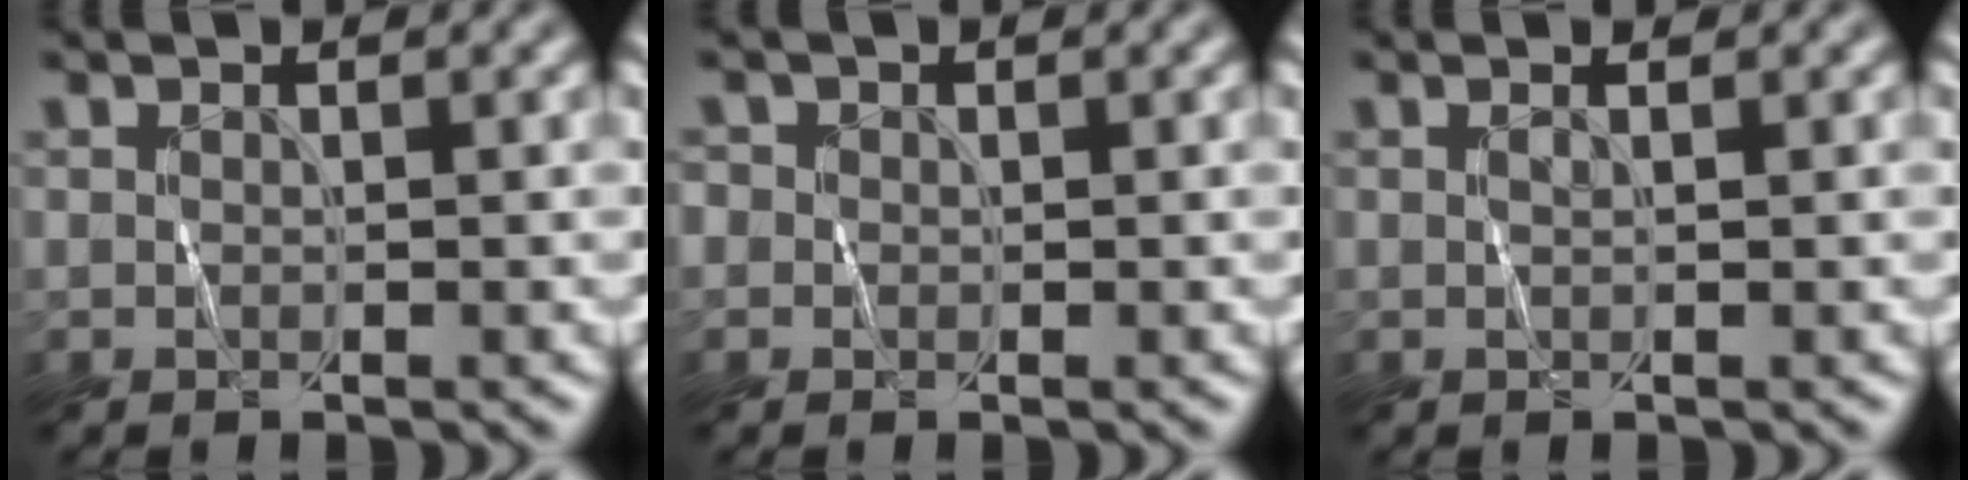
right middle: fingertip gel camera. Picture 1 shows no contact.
{"total": 0.9, "force": [0.1, 0.9, 0.1], "torque": [0.004, 0.004, -0.007]}
{"total": 0.6, "force": [0.1, -0.2, 0.5], "torque": [-0.012, 0.001, 0.003]}